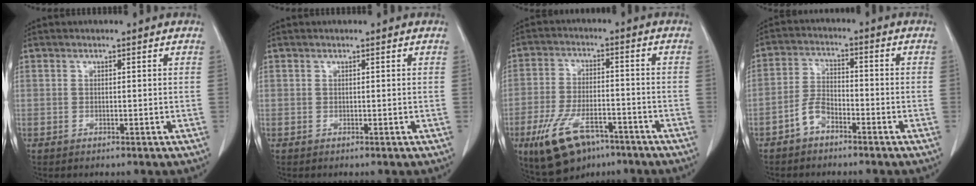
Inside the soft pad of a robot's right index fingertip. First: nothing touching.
{"total": 0.0}
{"total": 12.1, "force": [-7.4, 5.0, 8.2], "torque": [-0.166, -0.007, -0.121]}
{"total": 4.4, "force": [-3.0, 2.1, 2.6], "torque": [-0.059, 0.012, -0.057]}